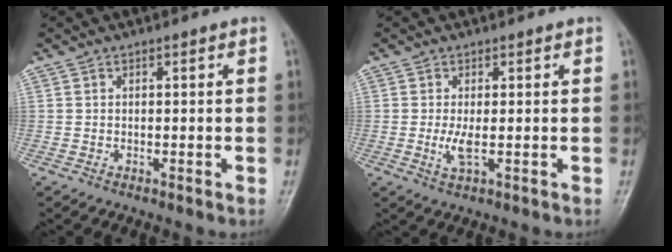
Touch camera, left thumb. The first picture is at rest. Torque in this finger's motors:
{"motor_torque": [-0.04, 0.12, 0.02, -0.08, 0.00]}